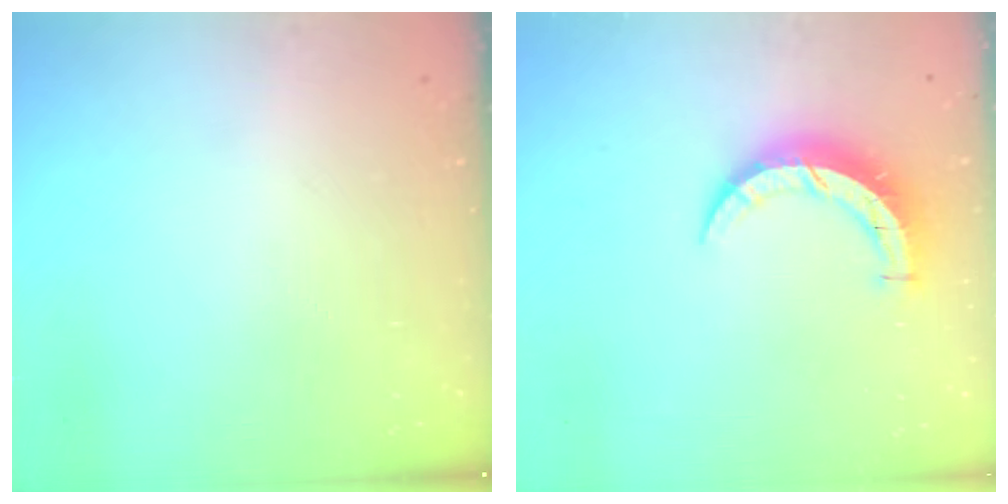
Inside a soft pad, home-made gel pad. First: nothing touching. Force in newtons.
{"total": 7.9, "press": 7.9, "slide": 0.2}